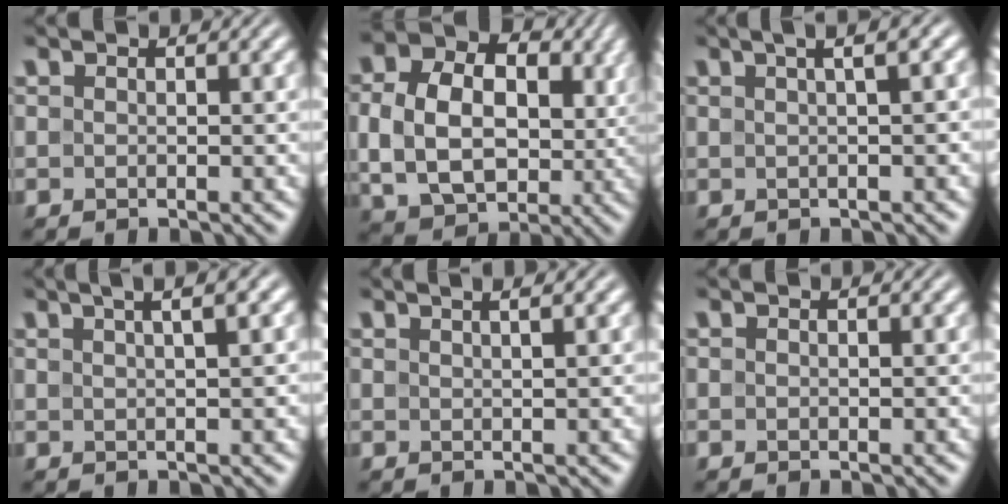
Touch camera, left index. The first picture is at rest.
{"total": 12.4, "force": [1.5, 9.8, 7.5], "torque": [-0.156, 0.017, 0.035]}
{"total": 4.9, "force": [2.0, 2.1, 4.0], "torque": [-0.029, 0.030, 0.006]}
{"total": 5.6, "force": [3.0, 2.3, 4.2], "torque": [-0.025, 0.038, 0.013]}
{"total": 3.2, "force": [1.9, 1.3, 2.3], "torque": [-0.004, 0.013, -0.004]}
{"total": 0.0}